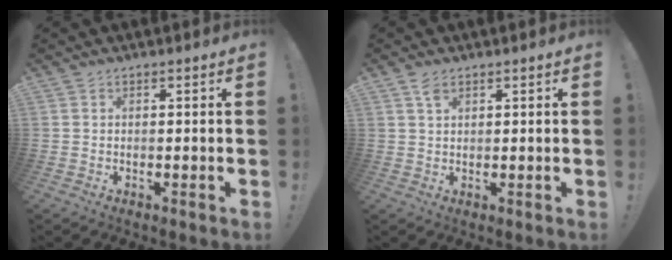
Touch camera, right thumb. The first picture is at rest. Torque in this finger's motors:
{"motor_torque": [-0.11, 0.03, 0.06, 0.36, 0.01]}